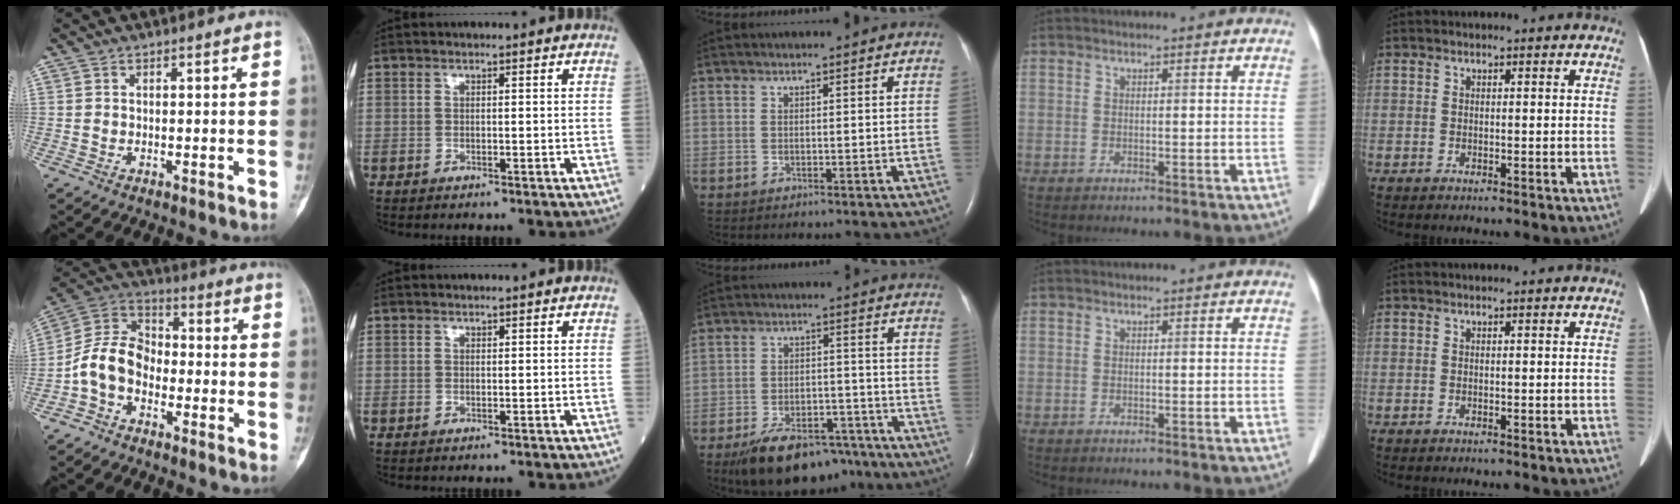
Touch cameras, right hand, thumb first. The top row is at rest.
{"thumb": {"total": 9.9, "force": [-3.5, 7.1, 6.0], "torque": [-0.104, 0.050, -0.083]}, "middle": {"total": 14.0, "force": [-10.6, 6.1, 6.8], "torque": [-0.105, 0.010, -0.163]}}